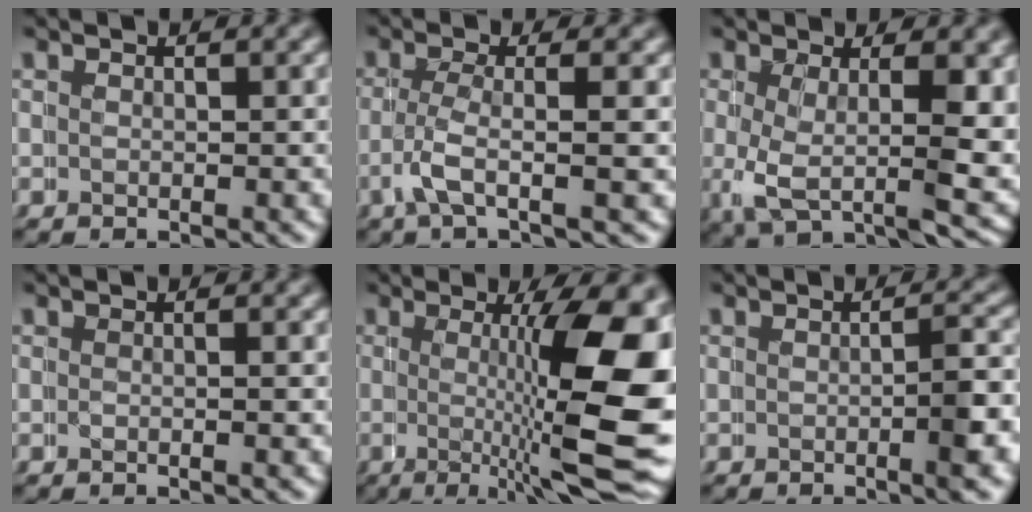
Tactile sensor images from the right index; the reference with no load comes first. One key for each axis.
{"total": 2.5, "fx": -0.4, "fy": 0.2, "fz": 2.5, "tx": -0.073, "ty": -0.008, "tz": -0.012}
{"total": 7.8, "fx": 0.5, "fy": 3.2, "fz": 7.1, "tx": -0.132, "ty": -0.012, "tz": 0.006}
{"total": 0.5, "fx": 0.1, "fy": 0.1, "fz": 0.5, "tx": -0.013, "ty": 0.002, "tz": 0.001}
{"total": 10.7, "fx": -0.3, "fy": 2.6, "fz": 10.4, "tx": -0.134, "ty": -0.005, "tz": -0.002}
{"total": 3.0, "fx": -0.7, "fy": 0.4, "fz": 2.8, "tx": -0.028, "ty": 0.009, "tz": -0.014}